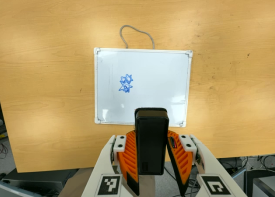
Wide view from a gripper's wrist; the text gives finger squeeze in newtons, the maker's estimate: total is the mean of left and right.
{"total": 5.6, "left": 4.3, "right": 6.8}